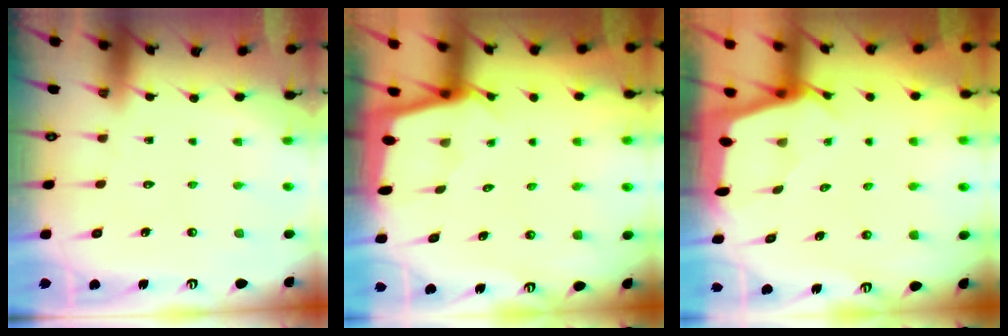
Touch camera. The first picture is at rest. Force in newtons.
{"total": 1.5, "press": 1.5, "slide": 0.2}
{"total": 3.4, "press": 3.4, "slide": 0.3}